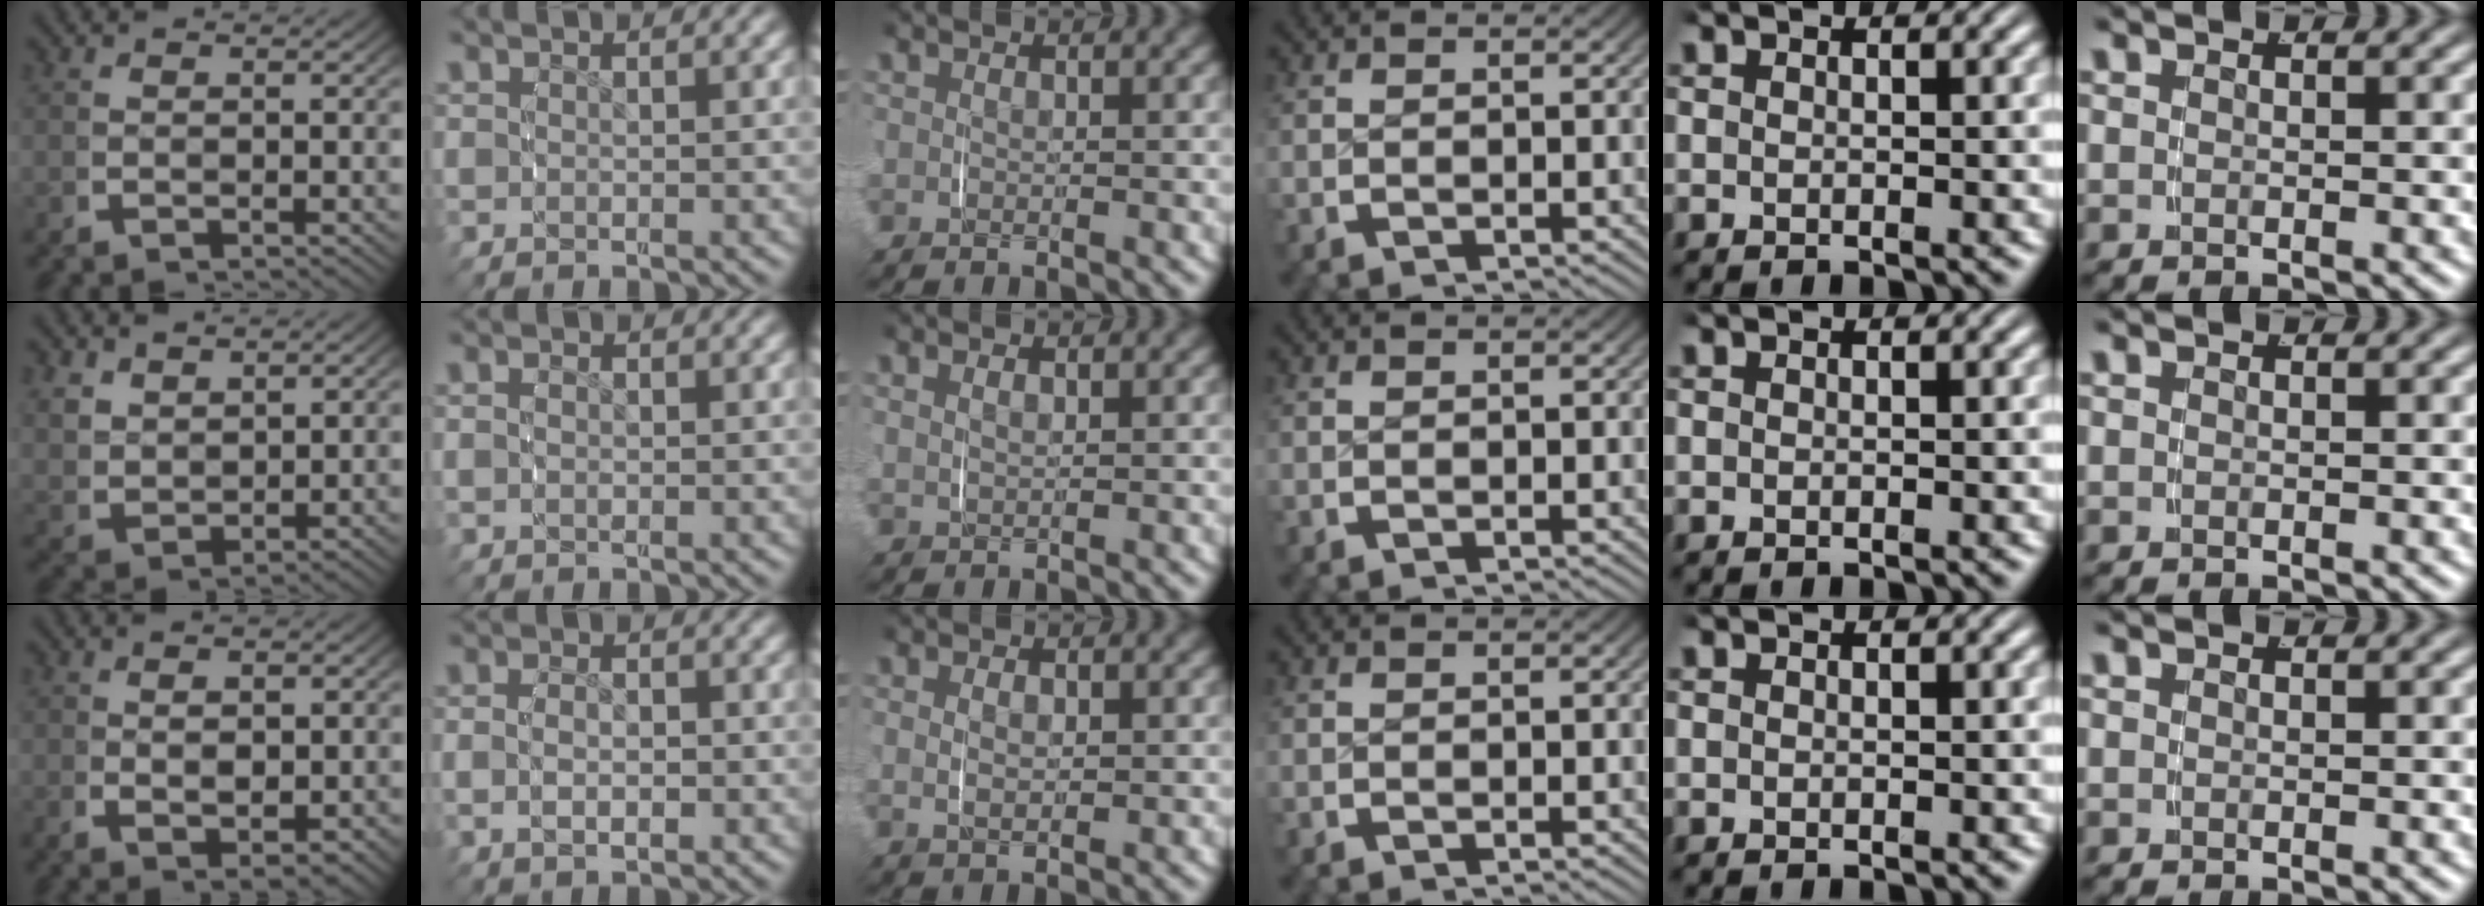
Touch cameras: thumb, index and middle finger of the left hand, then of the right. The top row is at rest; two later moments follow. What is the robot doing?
{"motion": "lift_and_place", "object": "scarf"}